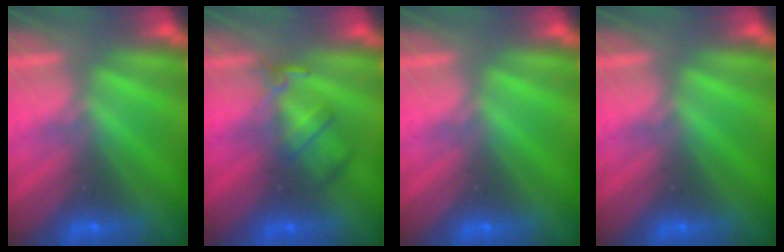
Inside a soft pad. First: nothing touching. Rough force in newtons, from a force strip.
{"total": 2.4}
{"total": 0.0}
{"total": 0.0}